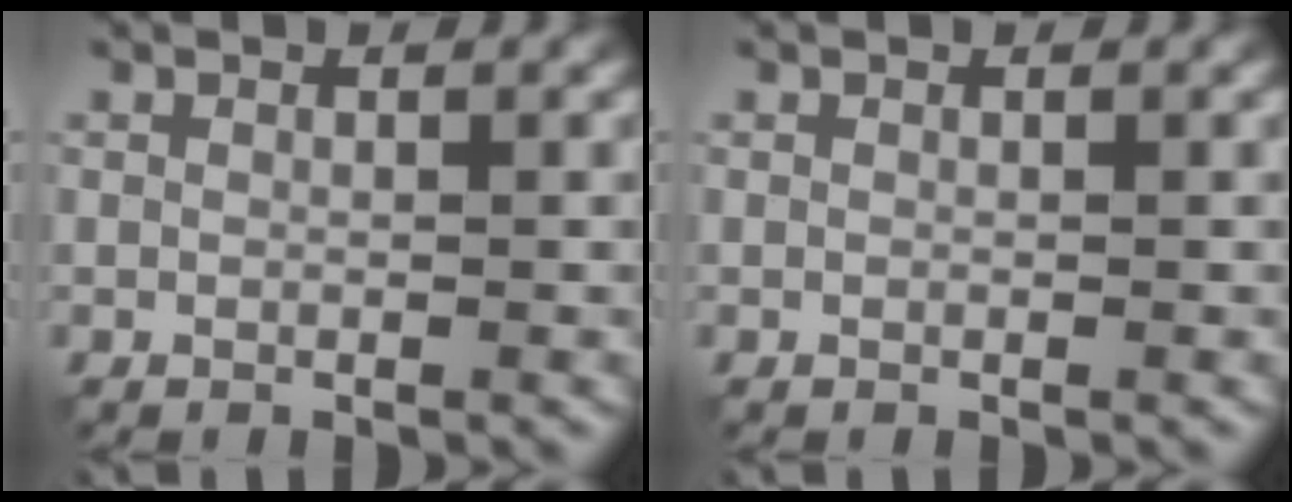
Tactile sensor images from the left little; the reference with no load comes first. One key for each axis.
{"total": 0.0}